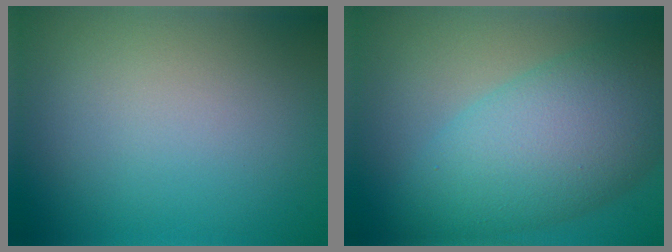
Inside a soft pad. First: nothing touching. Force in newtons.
{"total": 9.5, "press": 9.5, "slide": 0.2}